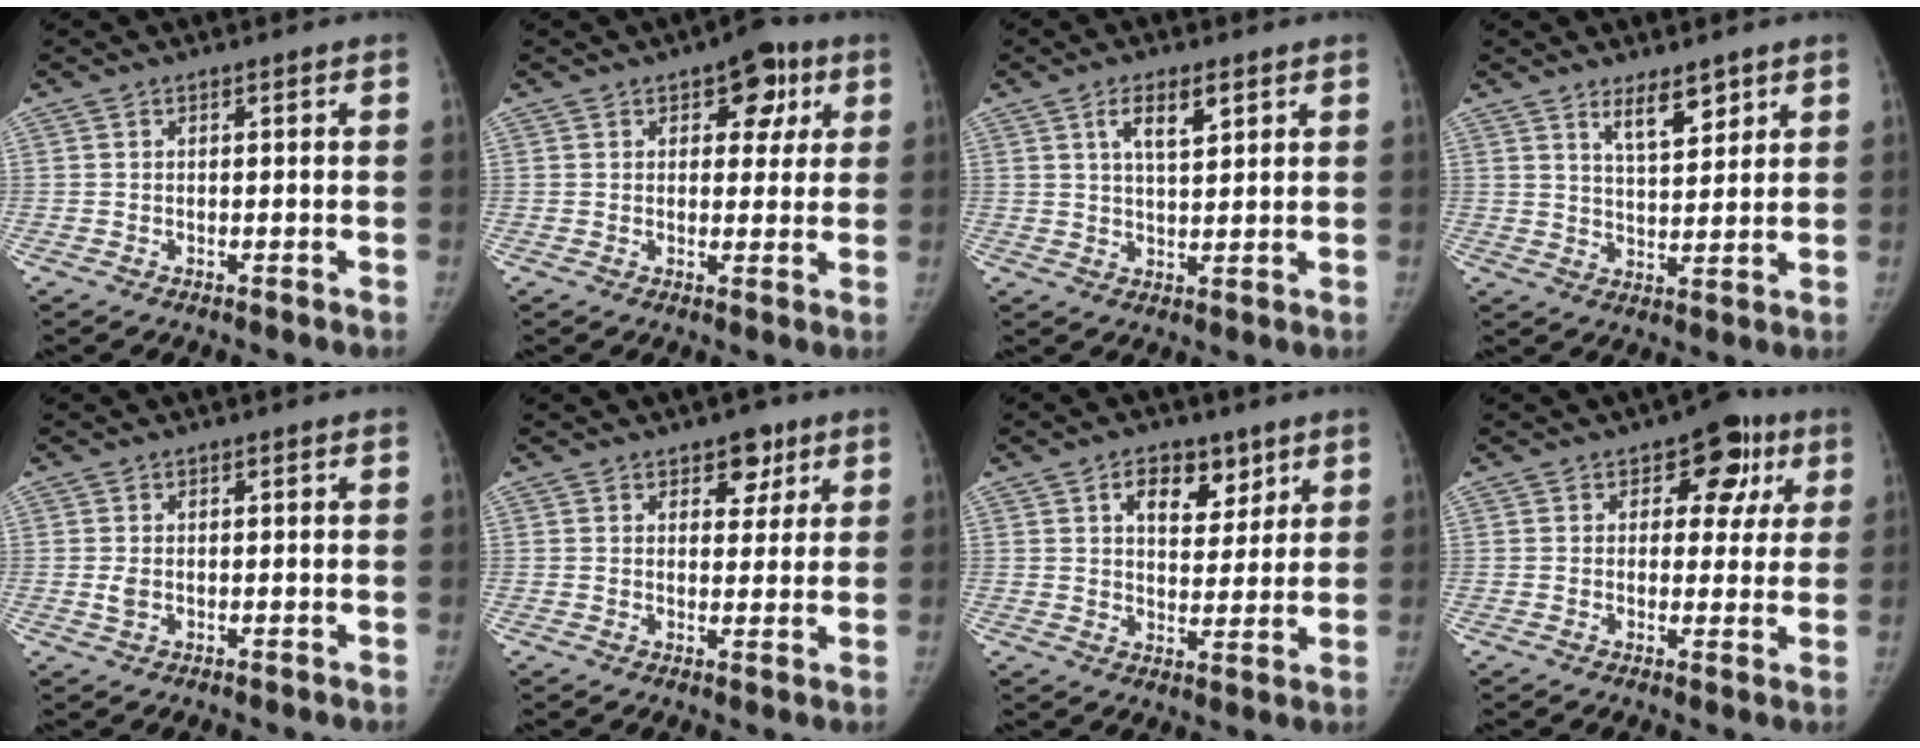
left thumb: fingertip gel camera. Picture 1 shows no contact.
{"total": 7.7, "force": [3.4, 4.6, 5.2], "torque": [-0.024, -0.006, 0.035]}
{"total": 5.8, "force": [2.9, 2.2, 4.5], "torque": [-0.070, -0.014, 0.050]}
{"total": 6.0, "force": [4.0, 2.1, 4.0], "torque": [-0.049, -0.034, 0.069]}
{"total": 1.6, "force": [-0.2, 1.1, 1.2], "torque": [-0.024, -0.003, -0.002]}
{"total": 5.0, "force": [2.8, 3.3, 2.4], "torque": [0.000, -0.013, 0.037]}
{"total": 8.3, "force": [4.4, 5.2, 4.8], "torque": [-0.038, -0.021, 0.066]}
{"total": 8.7, "force": [3.4, 5.9, 5.4], "torque": [-0.009, -0.004, 0.035]}